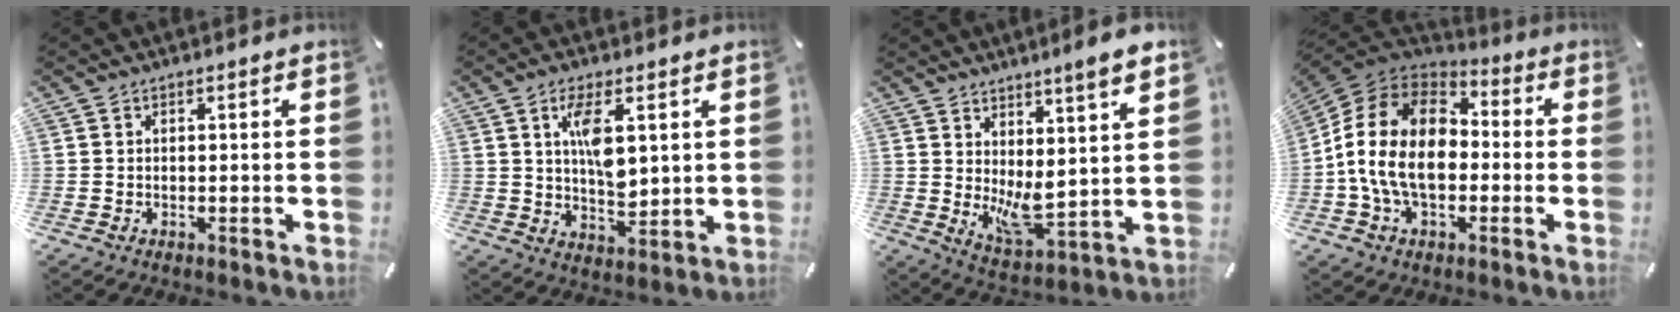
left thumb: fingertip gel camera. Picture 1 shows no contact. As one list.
[{"total": 9.0, "force": [3.2, 3.9, 7.4], "torque": [-0.134, -0.017, 0.047]}, {"total": 10.0, "force": [3.2, 2.2, 9.2], "torque": [-0.136, -0.052, 0.054]}, {"total": 18.3, "force": [-2.8, 12.8, 12.8], "torque": [-0.273, 0.035, -0.051]}]